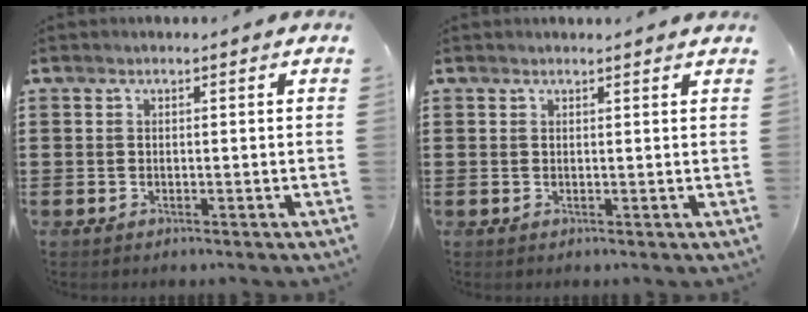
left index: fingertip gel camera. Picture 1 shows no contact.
{"total": 0.9, "force": [0.8, -0.1, 0.2], "torque": [-0.006, -0.003, 0.017]}